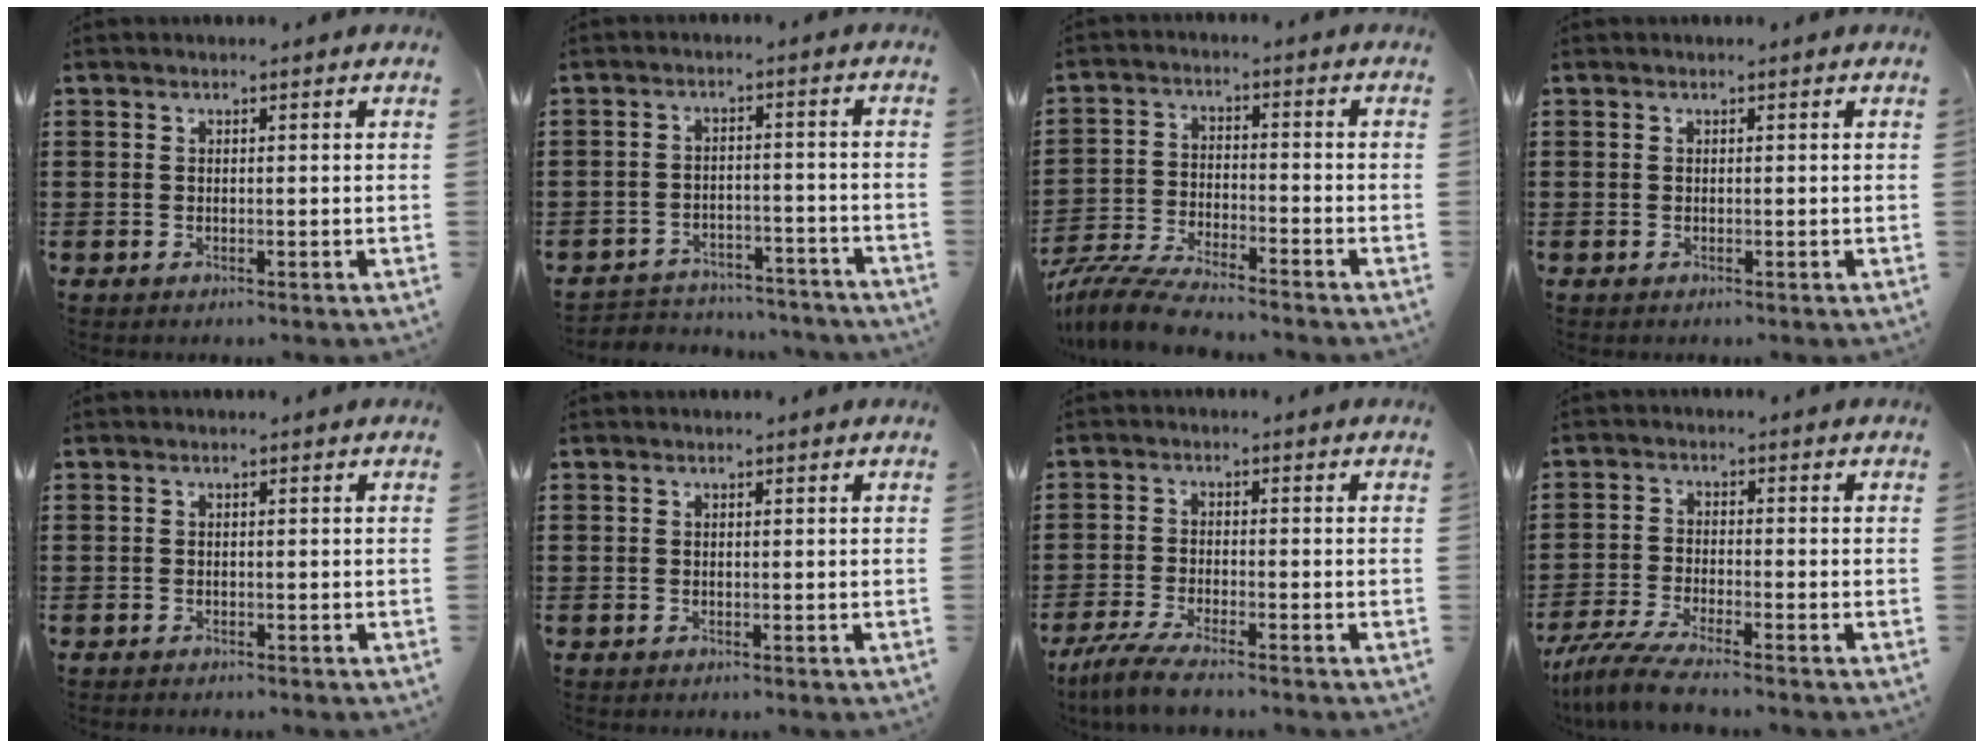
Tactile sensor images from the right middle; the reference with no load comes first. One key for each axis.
{"total": 3.8, "fx": -3.8, "fy": 0.7, "fz": 0.0, "tx": -0.006, "ty": 0.003, "tz": -0.081}
{"total": 6.8, "fx": -6.5, "fy": 0.5, "fz": 2.0, "tx": -0.055, "ty": -0.004, "tz": -0.129}
{"total": 0.0}
{"total": 0.5, "fx": -0.5, "fy": 0.0, "fz": 0.0, "tx": -0.002, "ty": -0.001, "tz": -0.010}
{"total": 0.0}
{"total": 4.4, "fx": -3.8, "fy": 0.1, "fz": 2.2, "tx": -0.060, "ty": -0.015, "tz": -0.077}
{"total": 5.1, "fx": -4.5, "fy": 0.0, "fz": 2.4, "tx": -0.071, "ty": -0.023, "tz": -0.090}